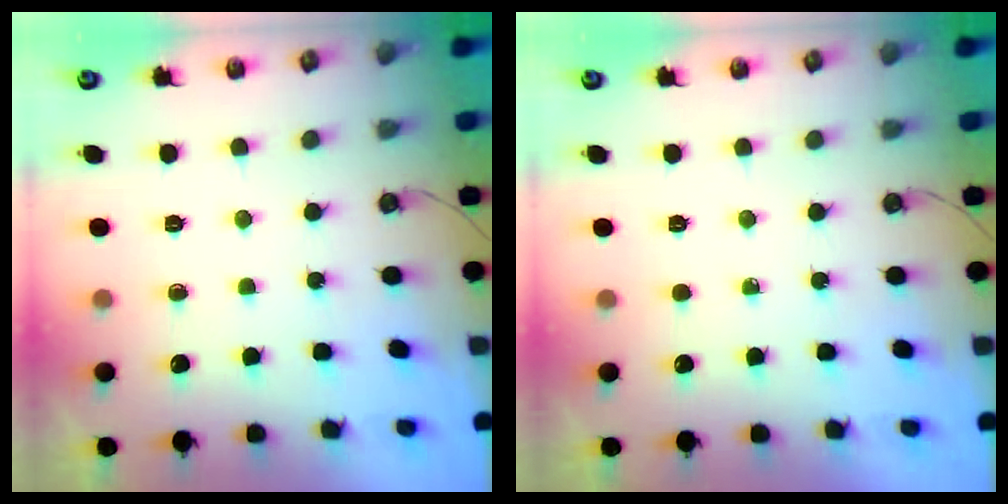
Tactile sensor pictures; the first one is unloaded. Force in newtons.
{"total": 0.0}